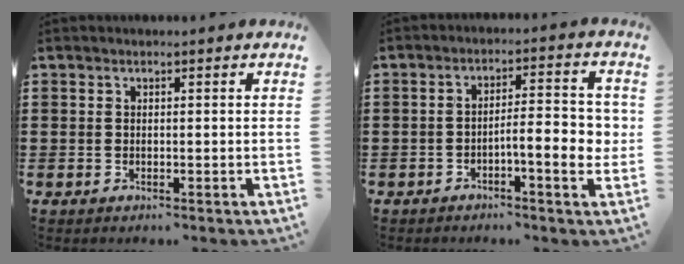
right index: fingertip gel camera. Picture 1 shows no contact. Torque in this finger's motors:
{"motor_torque": [0.17, -0.16, 0.30, 0.09]}